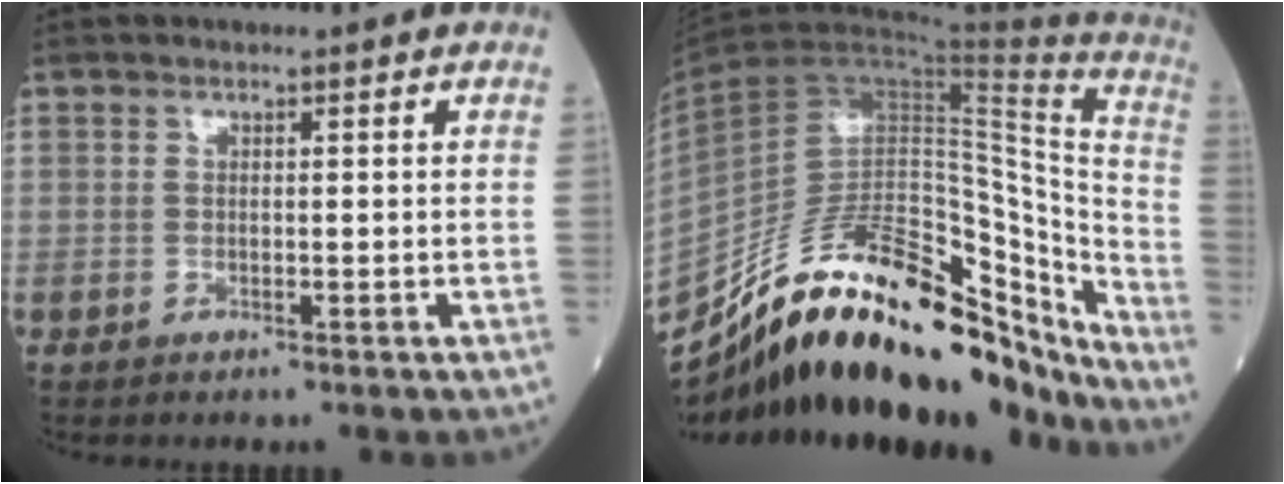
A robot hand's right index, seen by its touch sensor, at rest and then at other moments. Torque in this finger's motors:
{"motor_torque": [0.99, -1.15, 1.05, 0.21]}